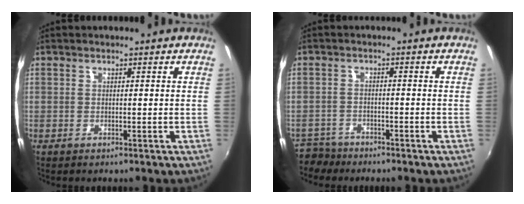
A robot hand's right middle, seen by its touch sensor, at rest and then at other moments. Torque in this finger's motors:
{"motor_torque": [-0.27, -0.28, -0.05, -0.01]}